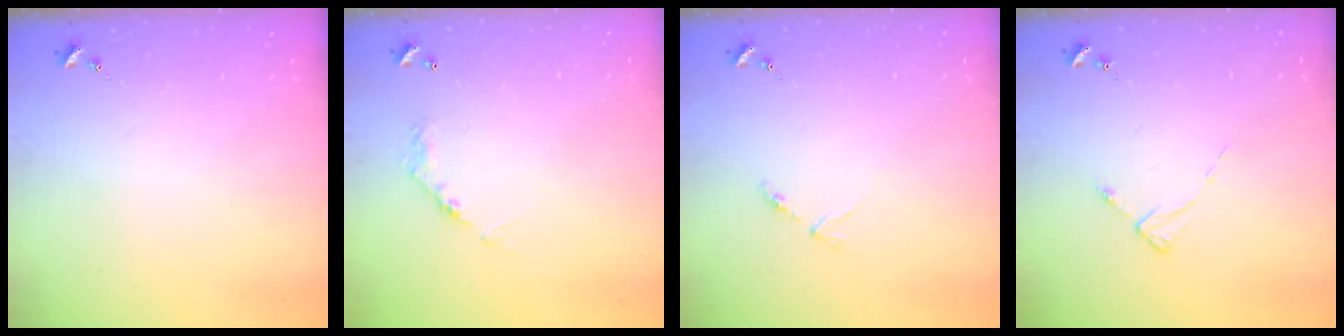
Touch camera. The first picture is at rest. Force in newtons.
{"total": 6.3, "press": 6.3, "slide": 0.4}
{"total": 2.8, "press": 2.8, "slide": 0.5}
{"total": 2.2, "press": 2.2, "slide": 0.4}